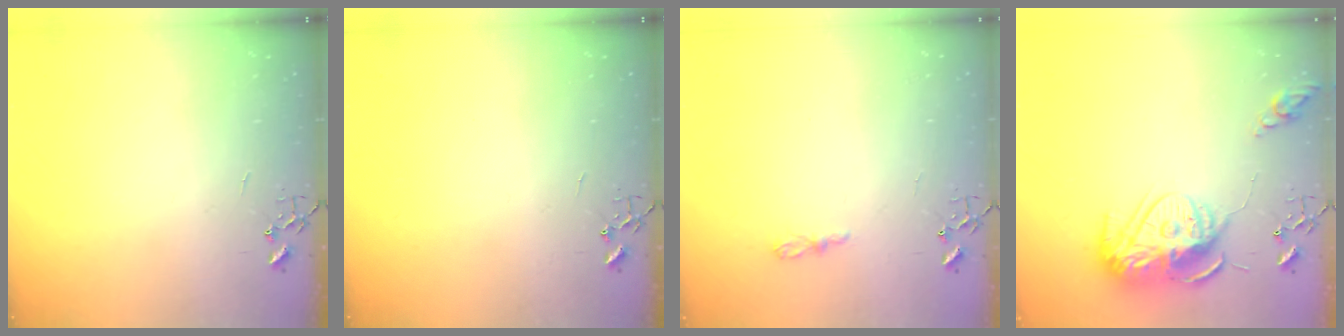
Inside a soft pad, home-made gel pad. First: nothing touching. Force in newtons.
{"total": 0.0}
{"total": 4.5, "press": 4.5, "slide": 0.5}
{"total": 16.0, "press": 16.0, "slide": 1.5}